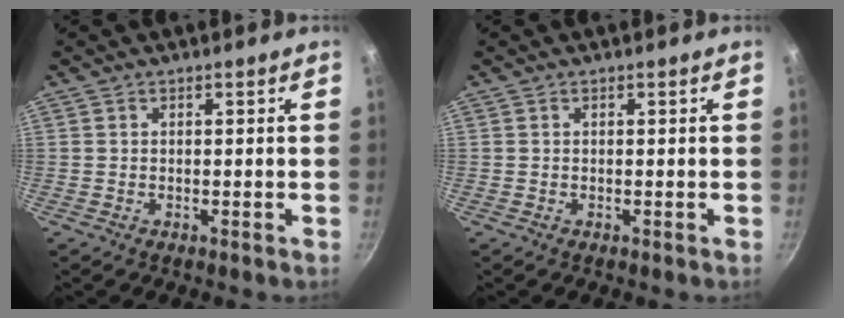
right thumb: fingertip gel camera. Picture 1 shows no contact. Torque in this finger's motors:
{"motor_torque": [-0.02, 0.01, 0.00, 0.00, 0.04]}